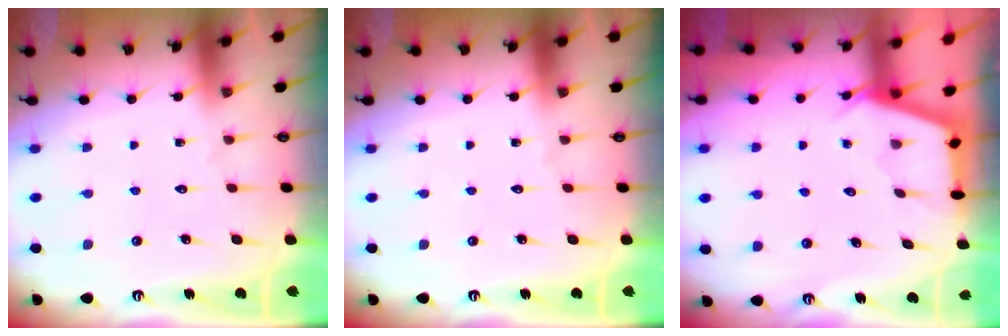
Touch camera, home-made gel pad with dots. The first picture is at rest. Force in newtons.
{"total": 0.0}
{"total": 2.9, "press": 2.8, "slide": 0.3}